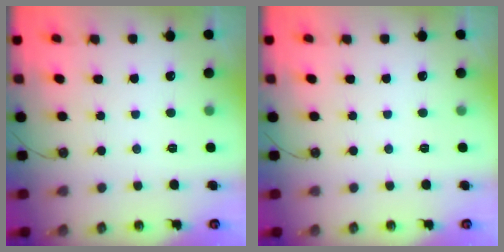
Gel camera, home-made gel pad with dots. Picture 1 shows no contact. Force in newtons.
{"total": 0.0}